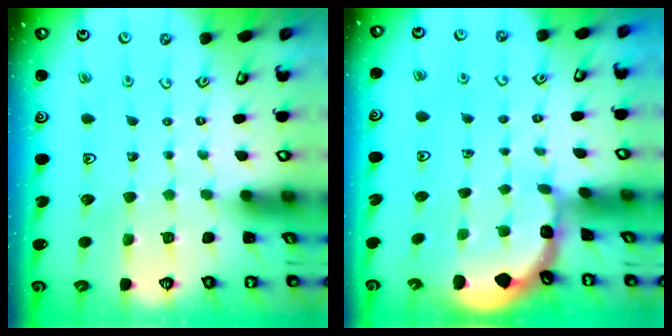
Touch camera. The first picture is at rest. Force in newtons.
{"total": 1.5, "press": 1.4, "slide": 0.3}